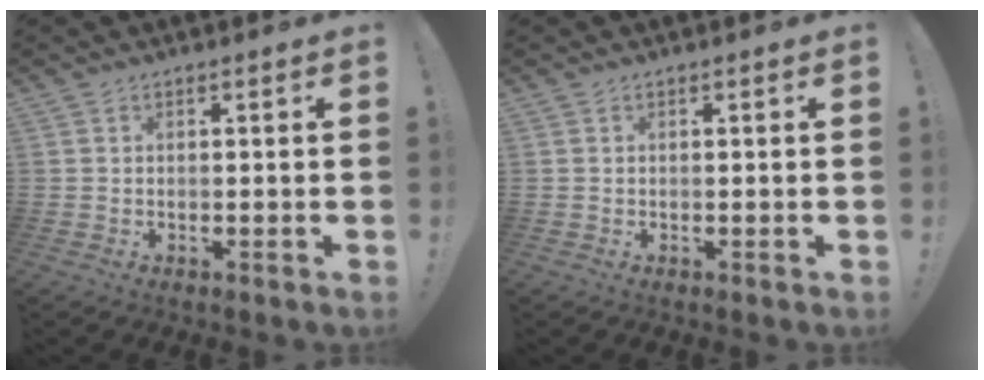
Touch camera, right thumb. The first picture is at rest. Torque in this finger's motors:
{"motor_torque": [-0.09, 0.10, -0.12, 0.10, 0.01]}